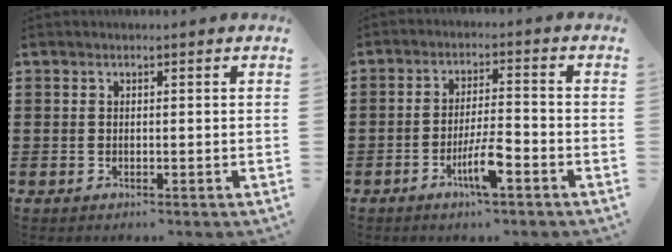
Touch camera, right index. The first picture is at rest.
{"total": 6.1, "force": [-3.0, 1.1, 5.2], "torque": [-0.104, -0.006, -0.057]}